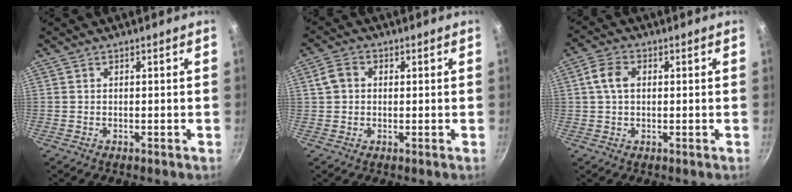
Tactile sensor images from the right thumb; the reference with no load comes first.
{"total": 4.1, "force": [0.7, 3.3, 2.4], "torque": [-0.038, 0.008, 0.006]}
{"total": 4.8, "force": [0.7, 3.2, 3.4], "torque": [-0.065, 0.011, 0.007]}